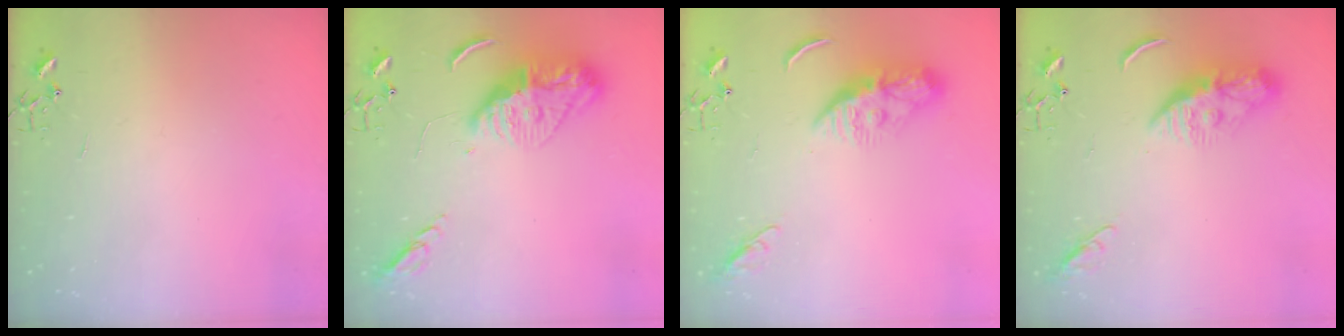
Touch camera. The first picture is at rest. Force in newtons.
{"total": 15.6, "press": 15.5, "slide": 1.6}
{"total": 11.4, "press": 11.3, "slide": 1.0}
{"total": 11.4, "press": 11.3, "slide": 1.0}